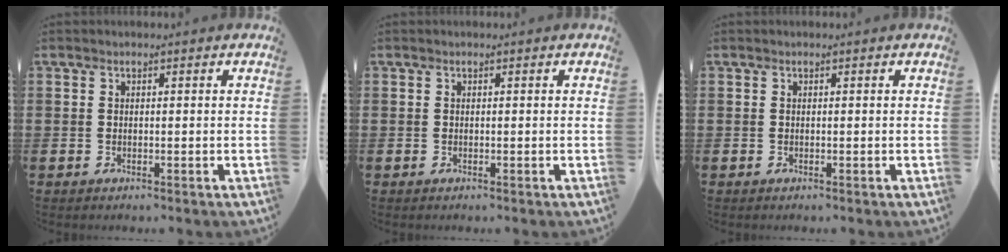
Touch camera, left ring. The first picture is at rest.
{"total": 0.0}
{"total": 0.0}